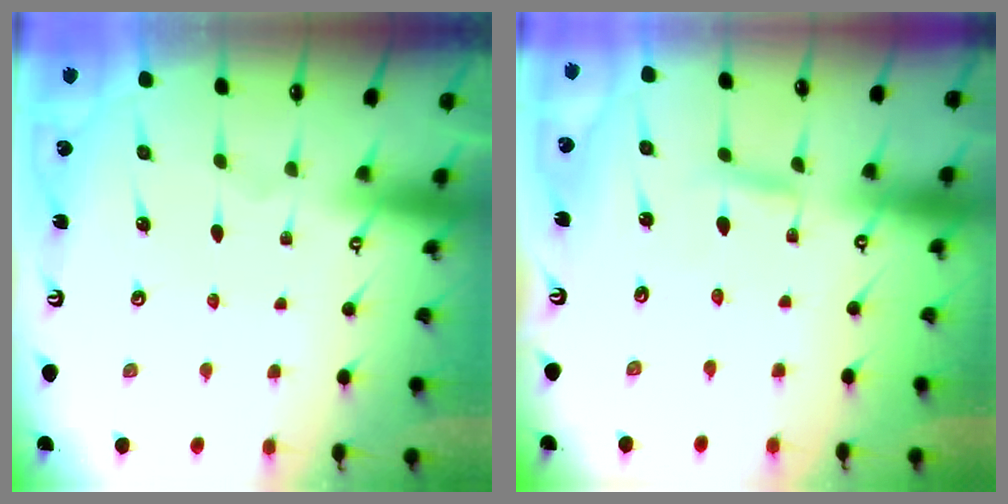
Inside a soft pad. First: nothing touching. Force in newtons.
{"total": 2.9, "press": 2.9, "slide": 0.1}